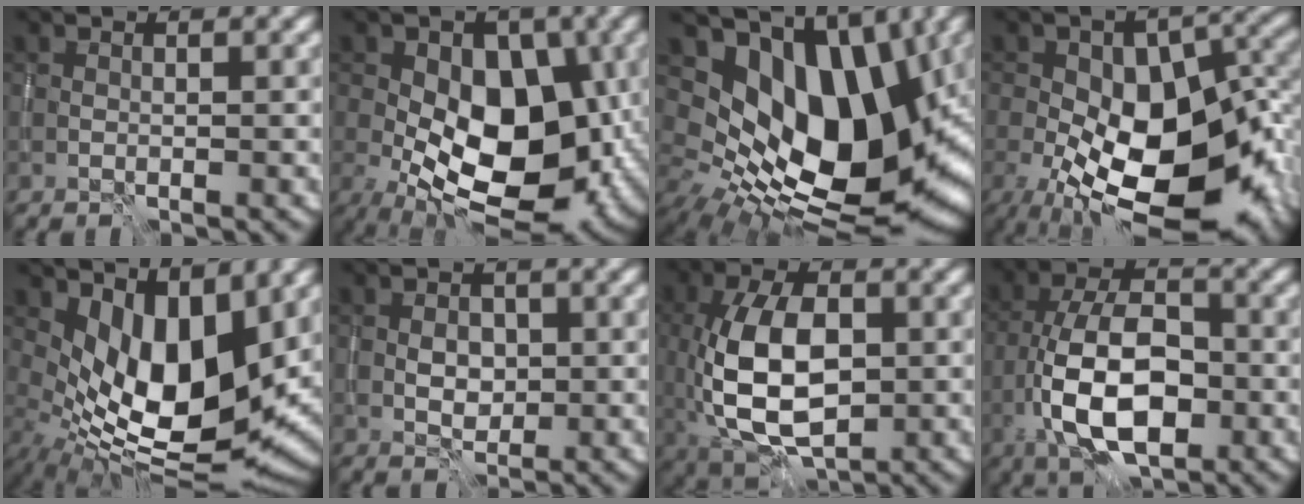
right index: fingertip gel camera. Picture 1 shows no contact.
{"total": 12.2, "force": [-1.8, 7.5, 9.5], "torque": [-0.129, -0.001, -0.040]}
{"total": 15.1, "force": [2.7, 9.5, 11.5], "torque": [-0.187, -0.009, 0.053]}
{"total": 17.4, "force": [-5.7, 9.5, 13.5], "torque": [-0.206, -0.025, -0.075]}
{"total": 10.9, "force": [1.6, 5.2, 9.4], "torque": [-0.159, -0.022, 0.034]}
{"total": 1.8, "force": [-0.2, 1.4, 1.1], "torque": [-0.016, 0.000, -0.003]}
{"total": 9.8, "force": [-1.0, 5.5, 8.1], "torque": [-0.164, -0.004, -0.018]}
{"total": 9.7, "force": [-3.4, 4.8, 7.8], "torque": [-0.147, 0.003, -0.067]}